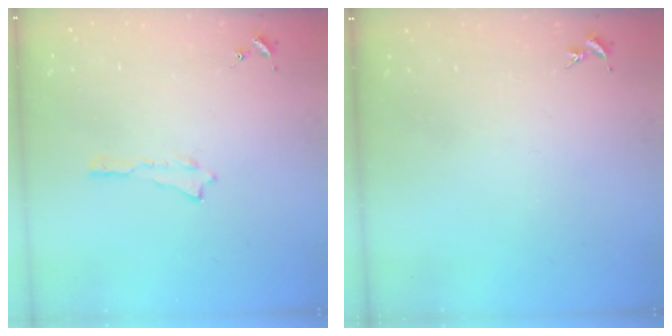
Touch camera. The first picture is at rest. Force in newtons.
{"total": 0.0}